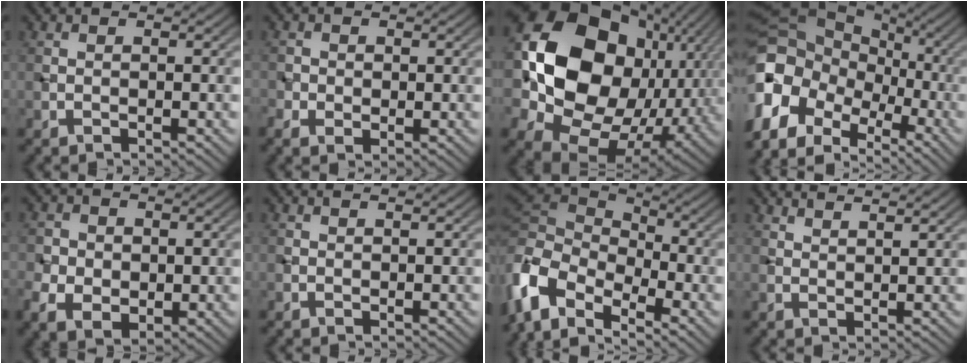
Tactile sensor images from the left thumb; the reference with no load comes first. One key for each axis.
{"total": 2.5, "fx": -0.4, "fy": 2.0, "fz": 1.5, "tx": -0.032, "ty": -0.007, "tz": -0.009}
{"total": 20.6, "fx": 2.7, "fy": 16.2, "fz": 12.4, "tx": -0.276, "ty": -0.019, "tz": 0.070}
{"total": 16.3, "fx": -5.6, "fy": 12.3, "fz": 9.0, "tx": -0.249, "ty": -0.014, "tz": -0.096}
{"total": 6.2, "fx": -0.7, "fy": 5.0, "fz": 3.6, "tx": -0.079, "ty": -0.012, "tz": -0.014}
{"total": 0.6, "fx": 0.5, "fy": 0.0, "fz": 0.3, "tx": -0.005, "ty": 0.002, "tz": 0.010}
{"total": 11.7, "fx": -5.2, "fy": 7.0, "fz": 7.9, "tx": -0.208, "ty": -0.007, "tz": -0.101}
{"total": 3.7, "fx": 3.2, "fy": 0.6, "fz": 1.8, "tx": -0.018, "ty": -0.003, "tz": 0.050}